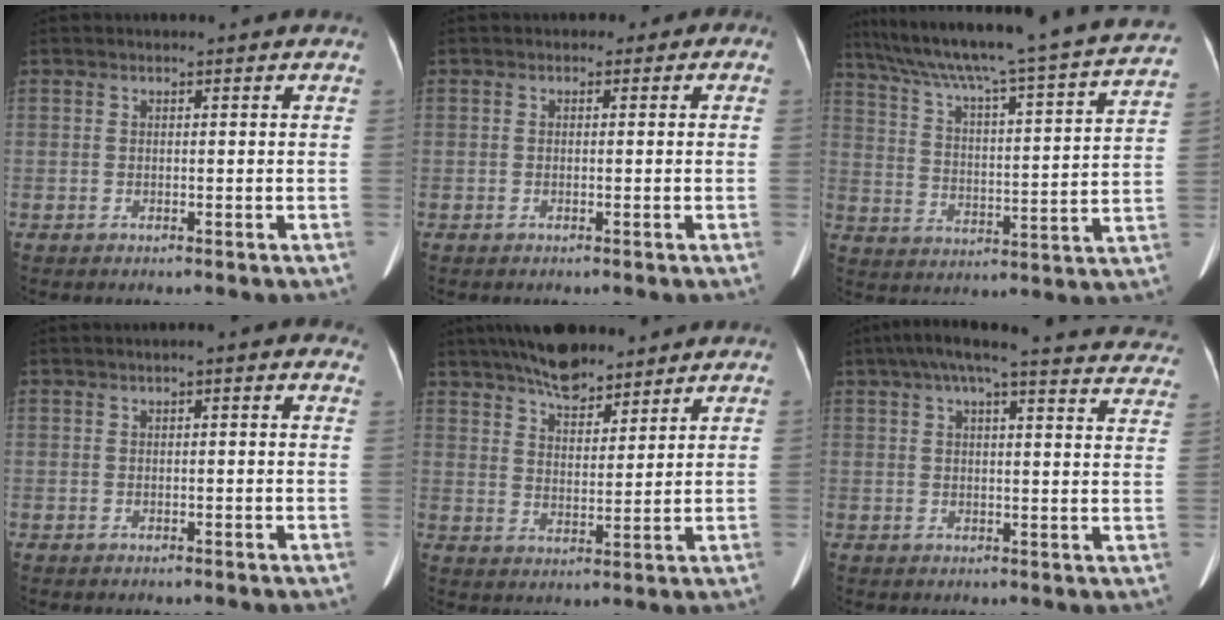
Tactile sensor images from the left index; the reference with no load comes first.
{"total": 1.1, "force": [-0.4, 1.0, 0.1], "torque": [0.006, 0.009, -0.013]}
{"total": 29.5, "force": [25.6, 0.7, 14.7], "torque": [-0.240, -0.036, 0.344]}
{"total": 2.4, "force": [1.2, 0.6, 2.0], "torque": [-0.022, 0.021, 0.013]}
{"total": 9.6, "force": [7.9, 2.9, 4.6], "torque": [-0.077, 0.014, 0.140]}
{"total": 29.3, "force": [26.0, 4.0, 13.0], "torque": [-0.198, -0.024, 0.306]}